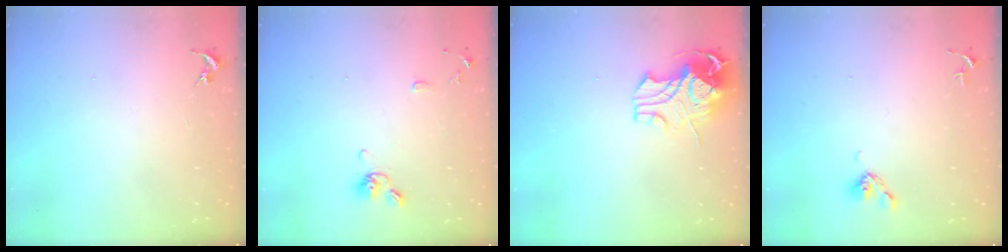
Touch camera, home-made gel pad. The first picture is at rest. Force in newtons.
{"total": 9.4, "press": 9.2, "slide": 1.8}
{"total": 12.2, "press": 12.0, "slide": 1.9}
{"total": 6.0, "press": 5.7, "slide": 1.8}